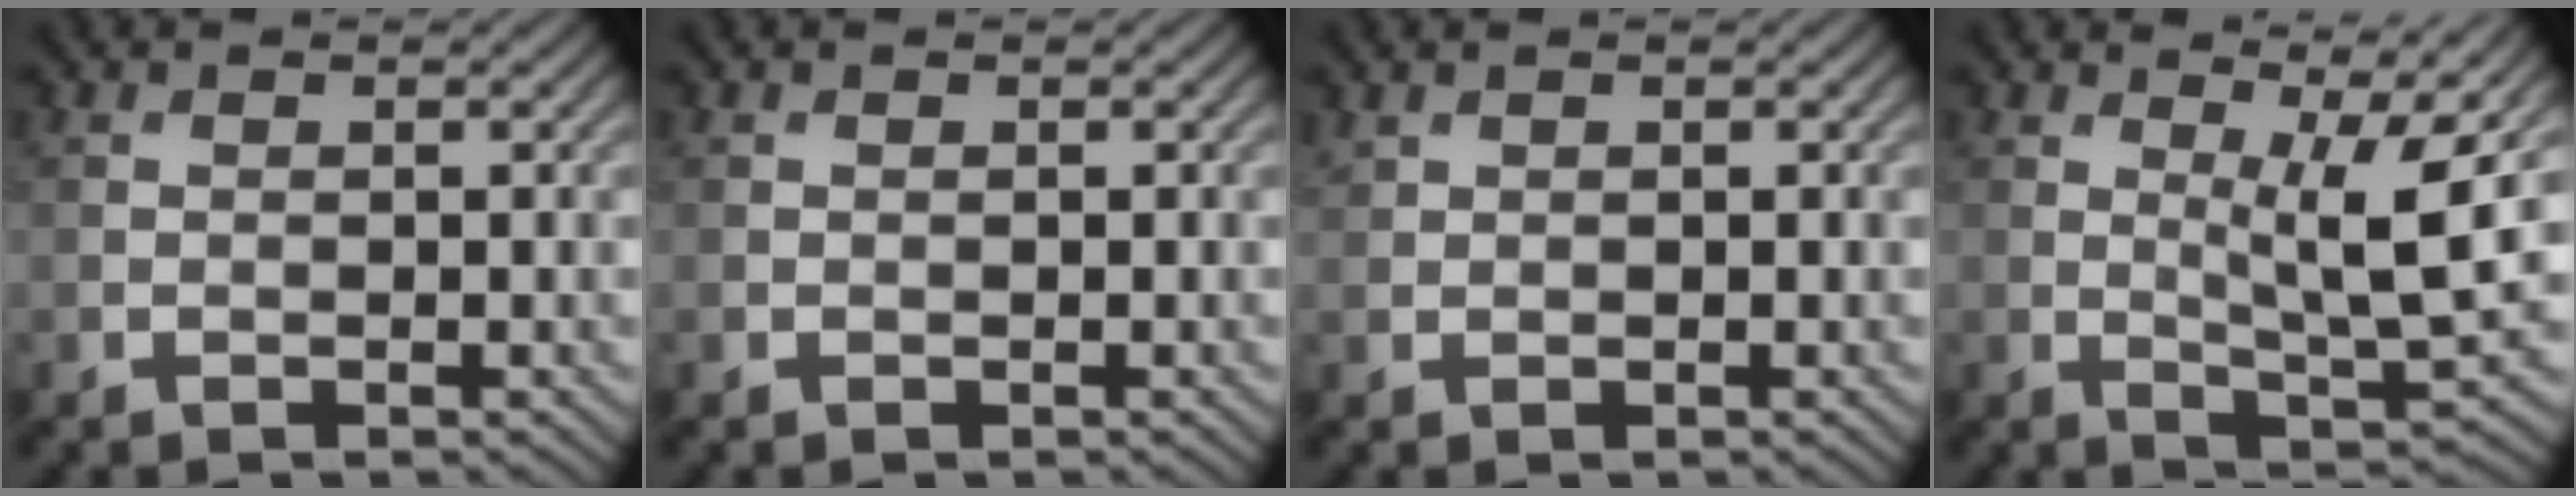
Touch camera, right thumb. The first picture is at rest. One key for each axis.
{"total": 0.0}
{"total": 0.8, "fx": 0.7, "fy": 0.1, "fz": 0.2, "tx": -0.010, "ty": 0.003, "tz": 0.021}
{"total": 7.8, "fx": 2.6, "fy": 1.2, "fz": 7.3, "tx": -0.121, "ty": 0.000, "tz": 0.044}